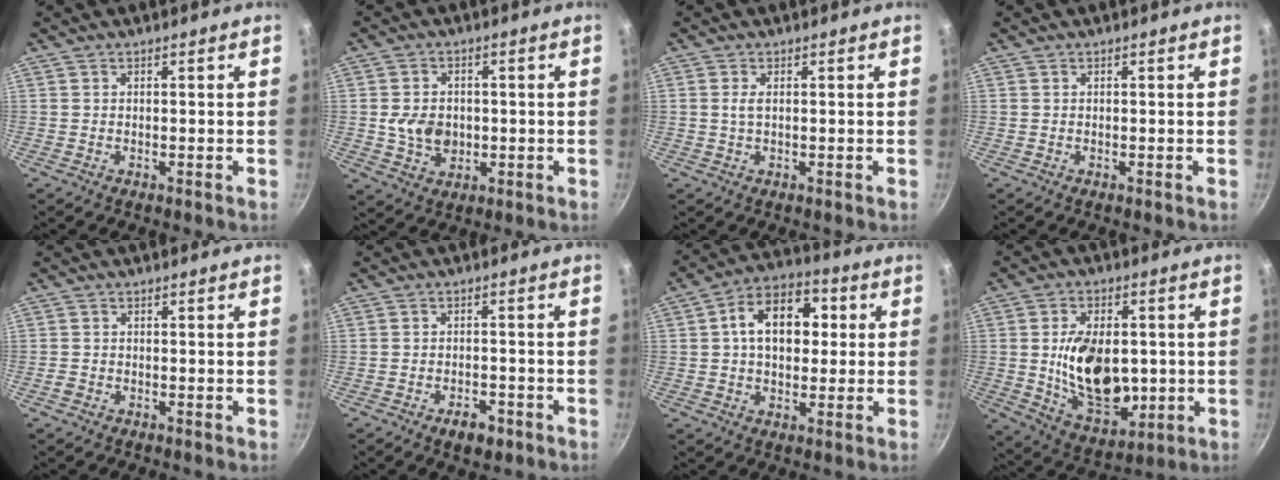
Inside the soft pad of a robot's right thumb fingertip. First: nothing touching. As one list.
[{"total": 6.9, "force": [-0.3, 5.4, 4.3], "torque": [-0.059, 0.000, -0.001]}, {"total": 1.6, "force": [0.2, 0.6, 1.5], "torque": [-0.032, 0.000, 0.005]}, {"total": 0.0}, {"total": 1.2, "force": [-0.6, 0.9, 0.5], "torque": [-0.010, 0.003, -0.012]}, {"total": 4.5, "force": [-2.6, 2.4, 2.7], "torque": [-0.032, 0.020, -0.035]}, {"total": 13.4, "force": [2.0, 9.1, 9.6], "torque": [-0.106, 0.021, 0.015]}, {"total": 17.0, "force": [-0.1, 10.8, 13.1], "torque": [-0.188, -0.014, 0.012]}]